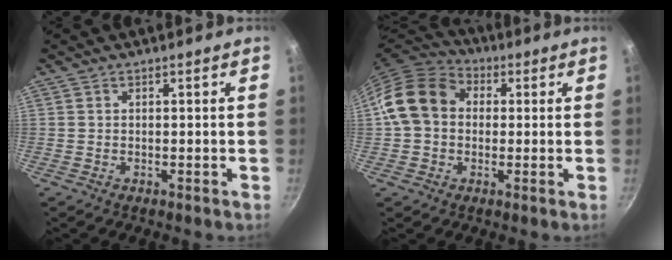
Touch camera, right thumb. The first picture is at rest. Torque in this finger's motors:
{"motor_torque": [1.02, 2.46, 0.66, -0.54, 0.28]}